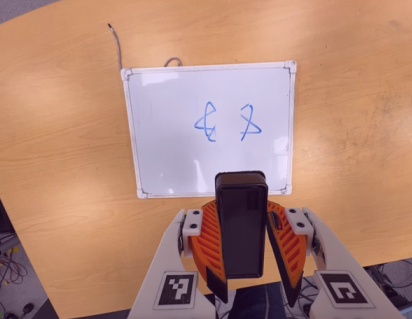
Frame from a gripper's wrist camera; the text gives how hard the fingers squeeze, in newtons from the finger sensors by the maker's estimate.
{"total": 8.2, "left": 8.4, "right": 8.0}